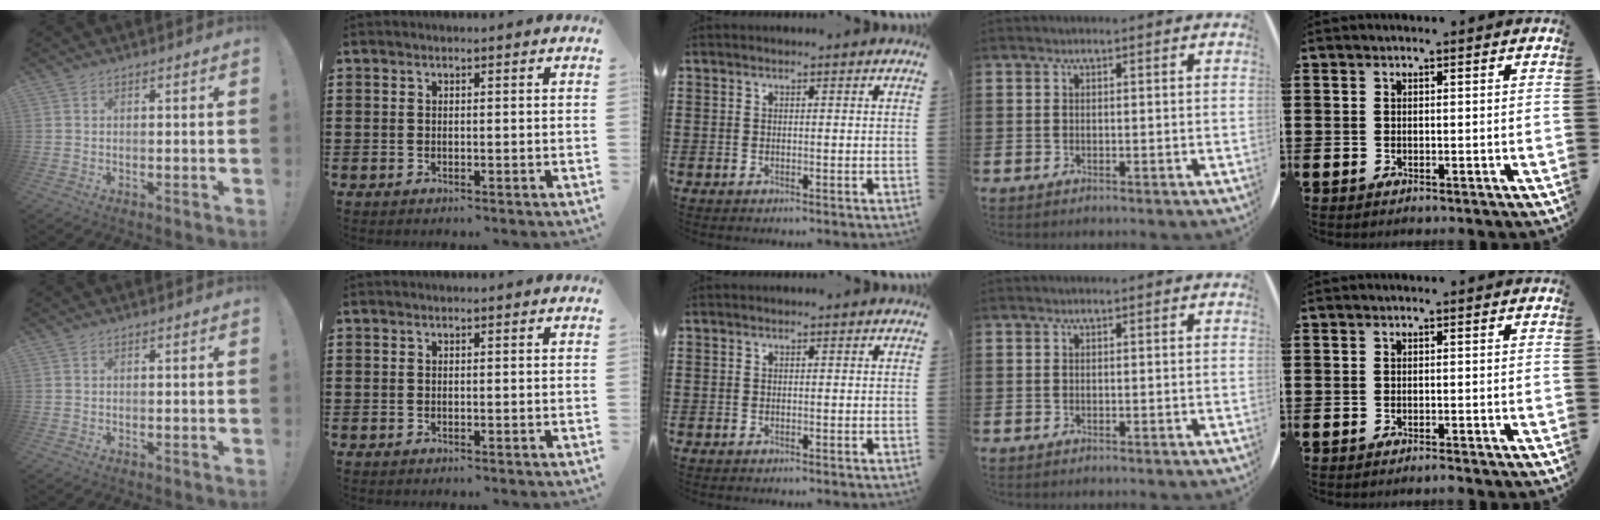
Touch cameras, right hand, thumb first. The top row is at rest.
{"little": {"total": 0.5, "force": [-0.5, 0.0, 0.3], "torque": [-0.004, -0.003, -0.009]}}